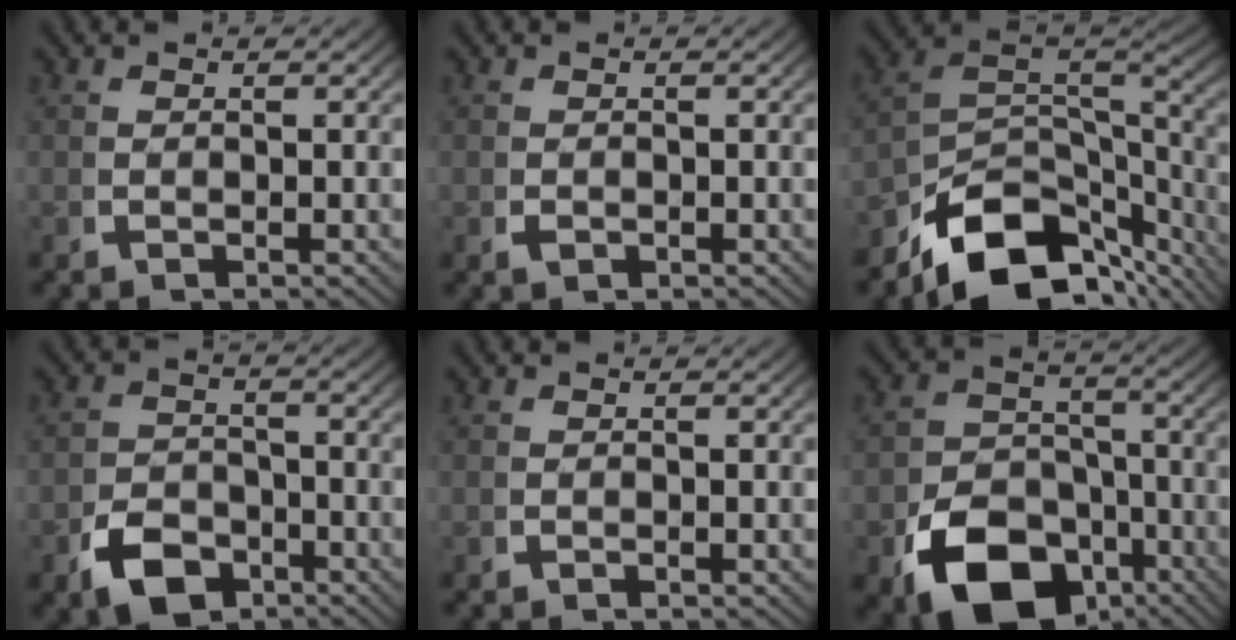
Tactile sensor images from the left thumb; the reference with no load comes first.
{"total": 0.5, "force": [-0.1, 0.3, 0.4], "torque": [-0.007, -0.001, 0.000]}
{"total": 11.9, "force": [-4.1, 7.5, 8.3], "torque": [-0.174, -0.037, -0.053]}
{"total": 5.2, "force": [-3.0, 3.3, 2.6], "torque": [-0.033, -0.016, -0.046]}
{"total": 0.0}
{"total": 12.8, "force": [-6.0, 8.7, 7.2], "torque": [-0.121, -0.051, -0.079]}